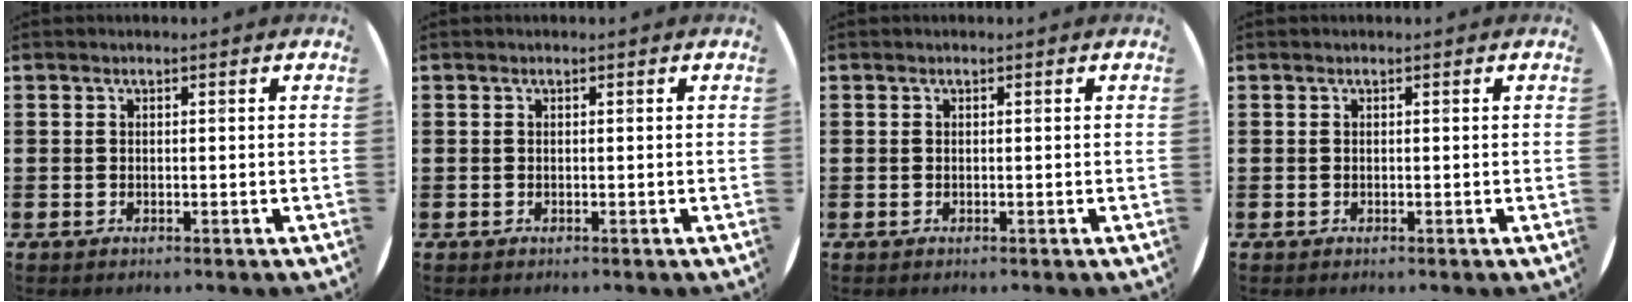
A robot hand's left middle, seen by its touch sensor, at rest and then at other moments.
{"total": 0.0}
{"total": 0.0}
{"total": 0.0}